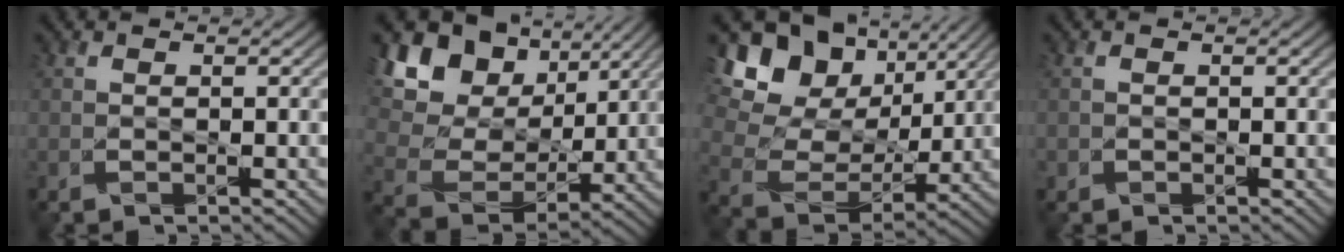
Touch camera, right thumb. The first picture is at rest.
{"total": 14.3, "force": [6.3, 10.2, 7.9], "torque": [-0.205, 0.028, 0.117]}
{"total": 14.4, "force": [6.1, 10.3, 7.9], "torque": [-0.190, 0.026, 0.113]}
{"total": 0.6, "force": [-0.2, 0.5, -0.1], "torque": [0.001, -0.005, -0.006]}